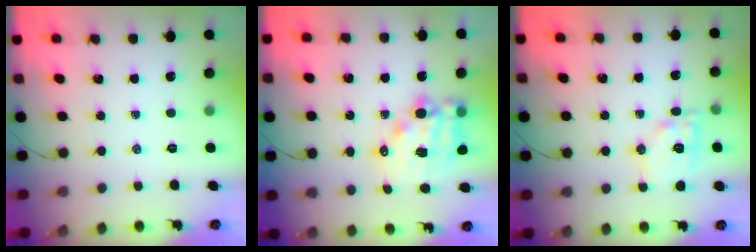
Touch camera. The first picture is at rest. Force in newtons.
{"total": 13.2, "press": 12.9, "slide": 3.1}
{"total": 10.8, "press": 10.8, "slide": 0.8}